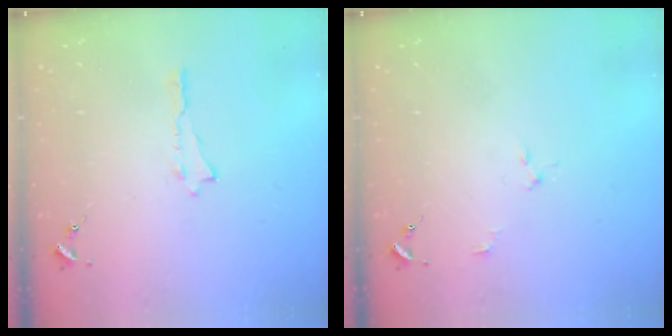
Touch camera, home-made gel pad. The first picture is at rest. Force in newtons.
{"total": 2.0, "press": 2.0, "slide": 0.1}